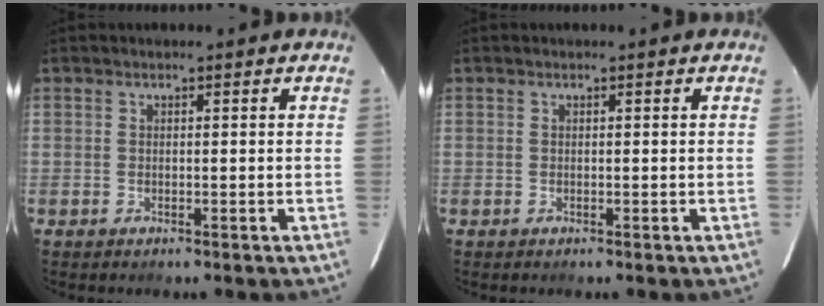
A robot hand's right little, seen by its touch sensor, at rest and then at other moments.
{"total": 0.0}